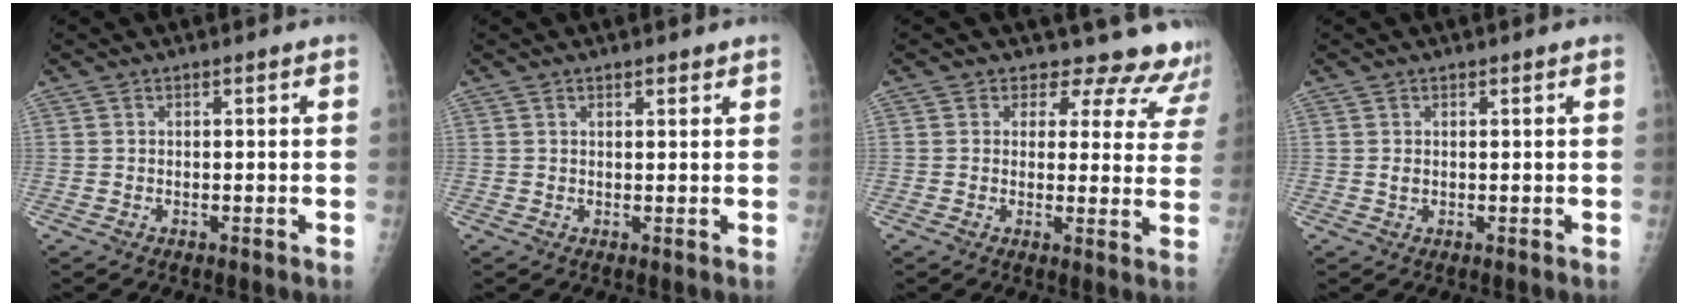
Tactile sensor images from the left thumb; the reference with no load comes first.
{"total": 1.3, "force": [1.1, 0.5, 0.7], "torque": [-0.005, -0.006, 0.015]}
{"total": 13.5, "force": [12.2, 5.6, 1.2], "torque": [0.042, -0.082, 0.107]}
{"total": 0.8, "force": [0.3, 0.6, 0.5], "torque": [-0.004, -0.001, 0.006]}